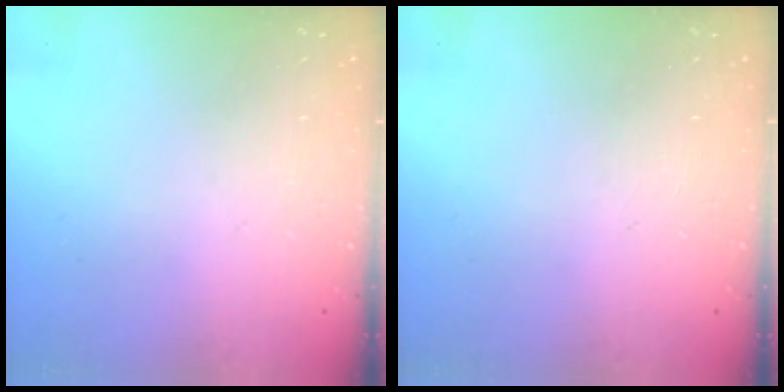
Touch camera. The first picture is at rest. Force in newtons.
{"total": 0.0}